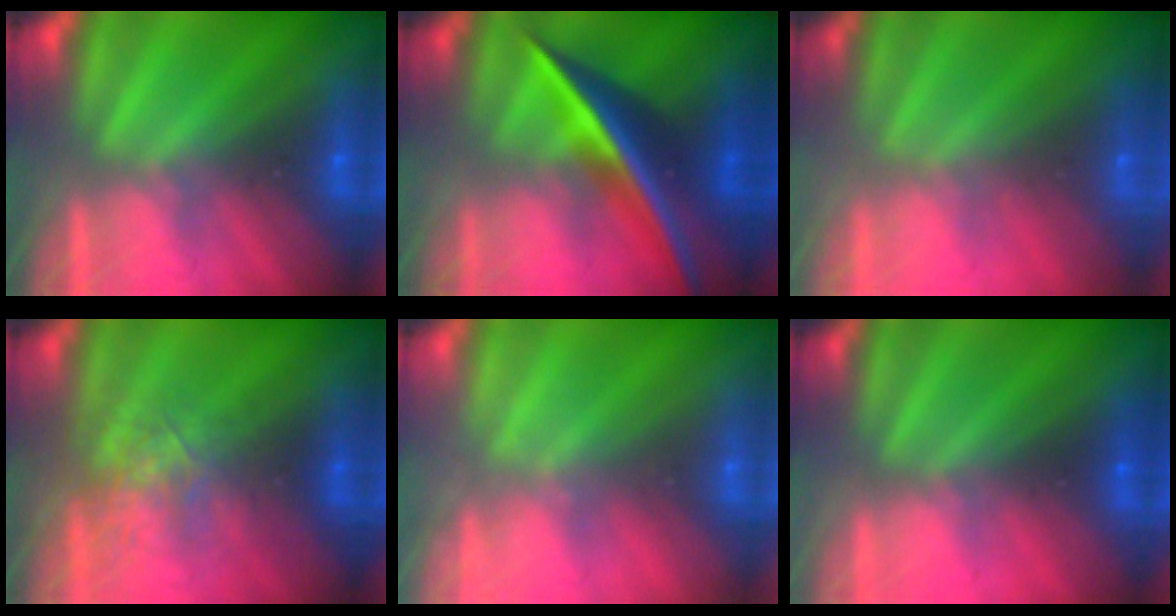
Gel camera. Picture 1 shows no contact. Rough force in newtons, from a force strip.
{"total": 2.7}
{"total": 9.8}
{"total": 2.6}
{"total": 2.1}
{"total": 3.4}